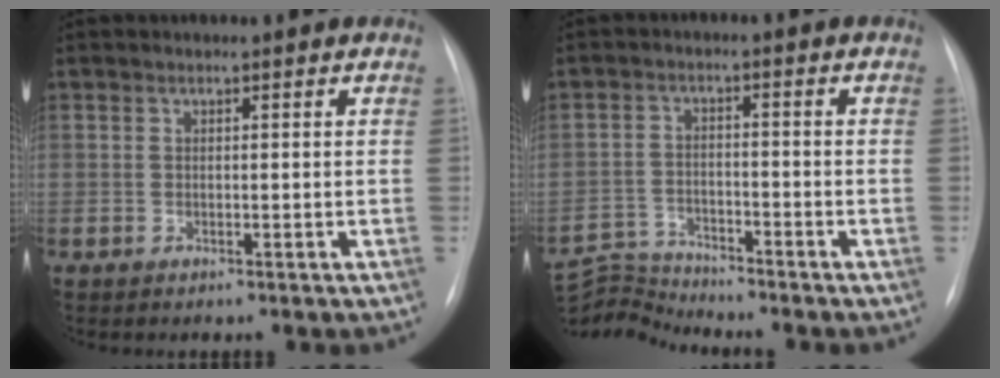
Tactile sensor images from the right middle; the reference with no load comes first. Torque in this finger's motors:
{"motor_torque": [-0.33, -0.19, -0.20, -0.06]}